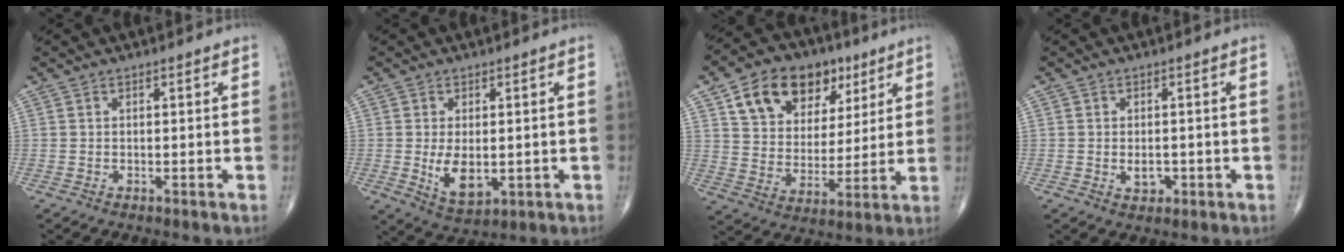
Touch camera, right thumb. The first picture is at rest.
{"total": 7.1, "force": [-0.6, 4.0, 5.8], "torque": [-0.093, -0.017, 0.002]}
{"total": 17.7, "force": [8.7, 12.0, 9.7], "torque": [-0.123, -0.014, 0.150]}
{"total": 2.8, "force": [-0.6, 1.9, 1.9], "torque": [-0.022, 0.001, -0.004]}